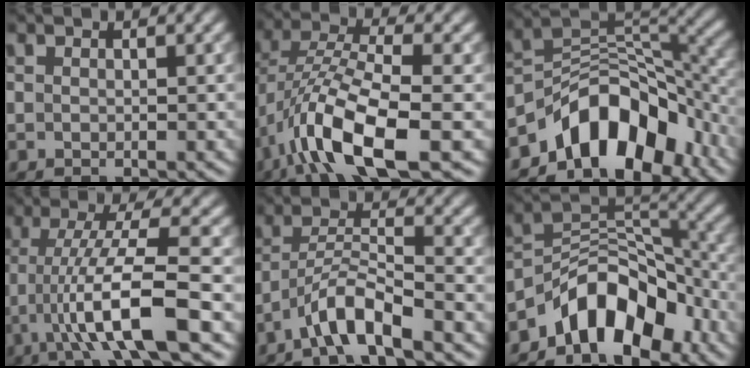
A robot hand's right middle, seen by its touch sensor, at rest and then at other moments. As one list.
[{"total": 10.6, "force": [-5.0, 3.3, 8.7], "torque": [-0.164, 0.001, -0.097]}, {"total": 9.6, "force": [-6.2, 5.1, 5.2], "torque": [-0.050, 0.008, -0.114]}, {"total": 8.1, "force": [-2.6, 1.2, 7.6], "torque": [-0.127, 0.004, -0.051]}, {"total": 4.5, "force": [-3.2, 0.6, 3.1], "torque": [-0.053, 0.012, -0.067]}, {"total": 7.9, "force": [-5.3, 4.0, 4.2], "torque": [-0.038, 0.009, -0.099]}]